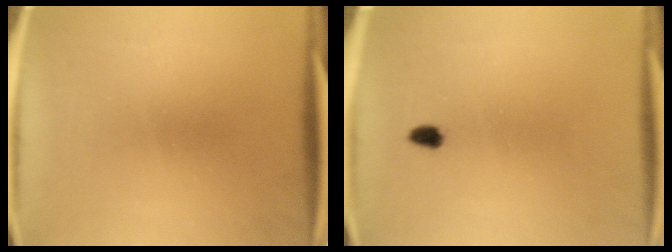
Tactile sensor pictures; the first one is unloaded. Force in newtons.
{"total": 1.4}